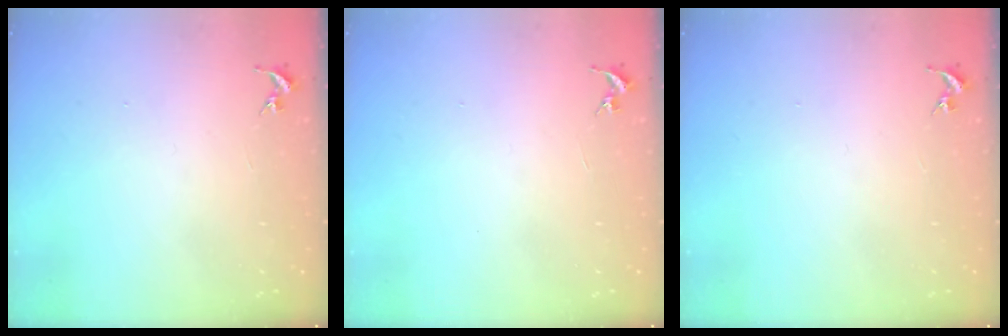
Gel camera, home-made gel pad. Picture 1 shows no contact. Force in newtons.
{"total": 0.0}
{"total": 0.0}